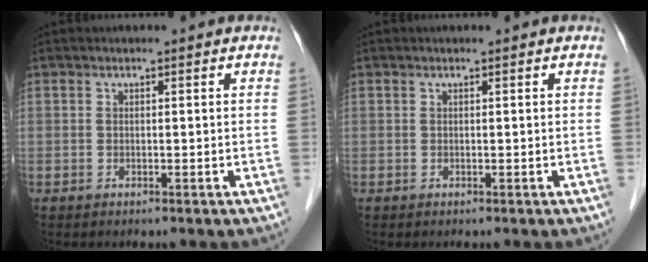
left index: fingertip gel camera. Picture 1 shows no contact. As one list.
[{"total": 0.0}]